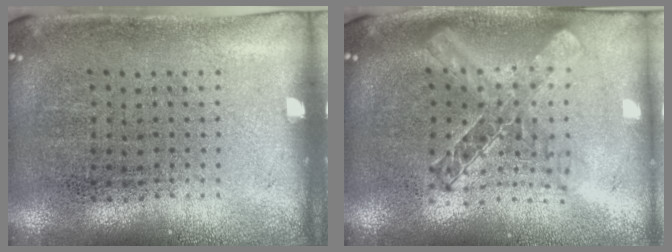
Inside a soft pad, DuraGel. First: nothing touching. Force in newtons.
{"total": 1.9, "press": 1.6, "slide": 1.1}